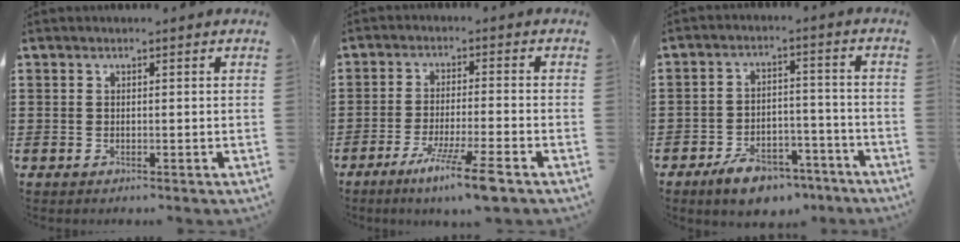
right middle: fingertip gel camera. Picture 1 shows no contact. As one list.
[{"total": 7.9, "force": [-5.5, -0.3, 5.7], "torque": [-0.109, -0.016, -0.100]}, {"total": 7.0, "force": [-5.9, 2.8, 2.7], "torque": [-0.044, 0.022, -0.108]}]